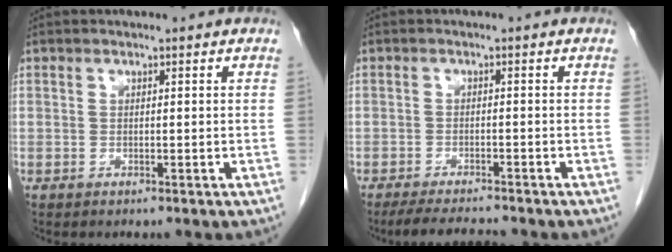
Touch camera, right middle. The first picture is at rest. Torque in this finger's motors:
{"motor_torque": [0.46, -0.39, 0.02, 0.00]}